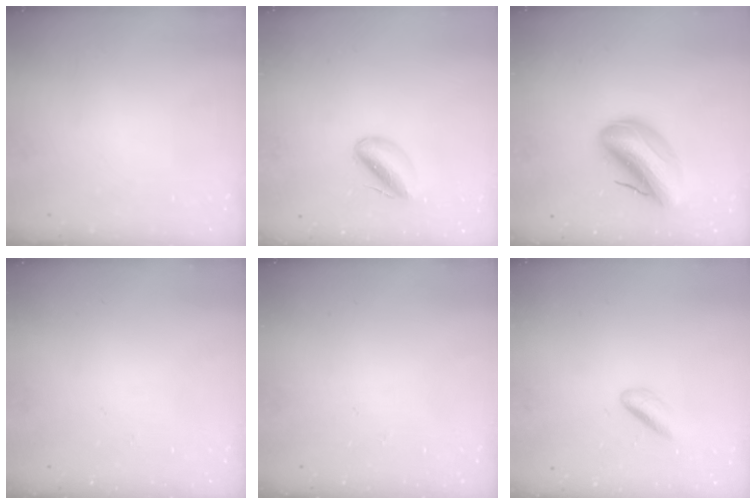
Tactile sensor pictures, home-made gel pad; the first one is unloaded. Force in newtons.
{"total": 5.8, "press": 5.5, "slide": 1.9}
{"total": 14.2, "press": 13.7, "slide": 3.6}
{"total": 0.0}
{"total": 0.0}
{"total": 2.7, "press": 2.6, "slide": 0.8}